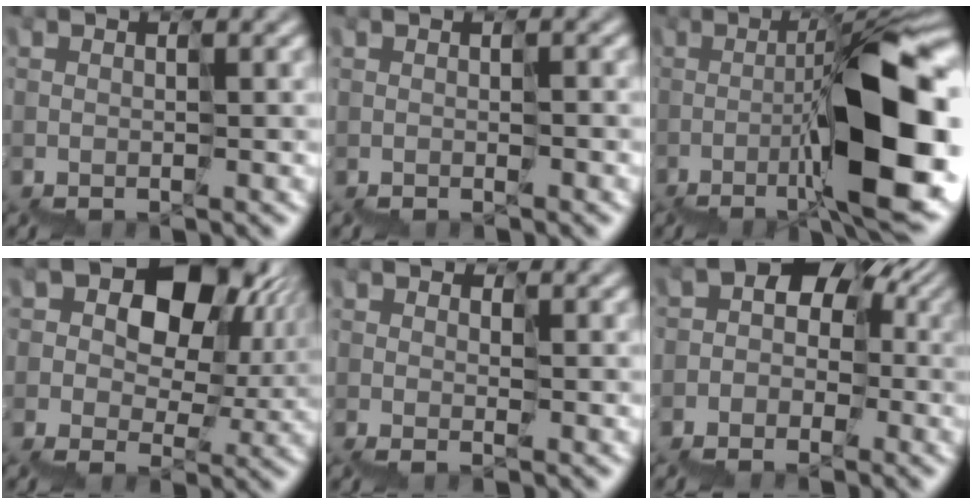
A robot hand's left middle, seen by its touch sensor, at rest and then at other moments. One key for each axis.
{"total": 0.6, "fx": -0.5, "fy": 0.2, "fz": 0.3, "tx": 0.000, "ty": 0.001, "tz": -0.002}
{"total": 12.0, "fx": -3.6, "fy": 3.5, "fz": 10.9, "tx": -0.168, "ty": 0.015, "tz": -0.059}
{"total": 11.8, "fx": 2.3, "fy": 8.8, "fz": 7.5, "tx": -0.123, "ty": 0.017, "tz": 0.042}
{"total": 0.7, "fx": 0.4, "fy": 0.3, "fz": 0.5, "tx": -0.009, "ty": 0.006, "tz": 0.008}
{"total": 5.4, "fx": -1.3, "fy": 4.6, "fz": 2.6, "tx": -0.027, "ty": 0.011, "tz": -0.024}